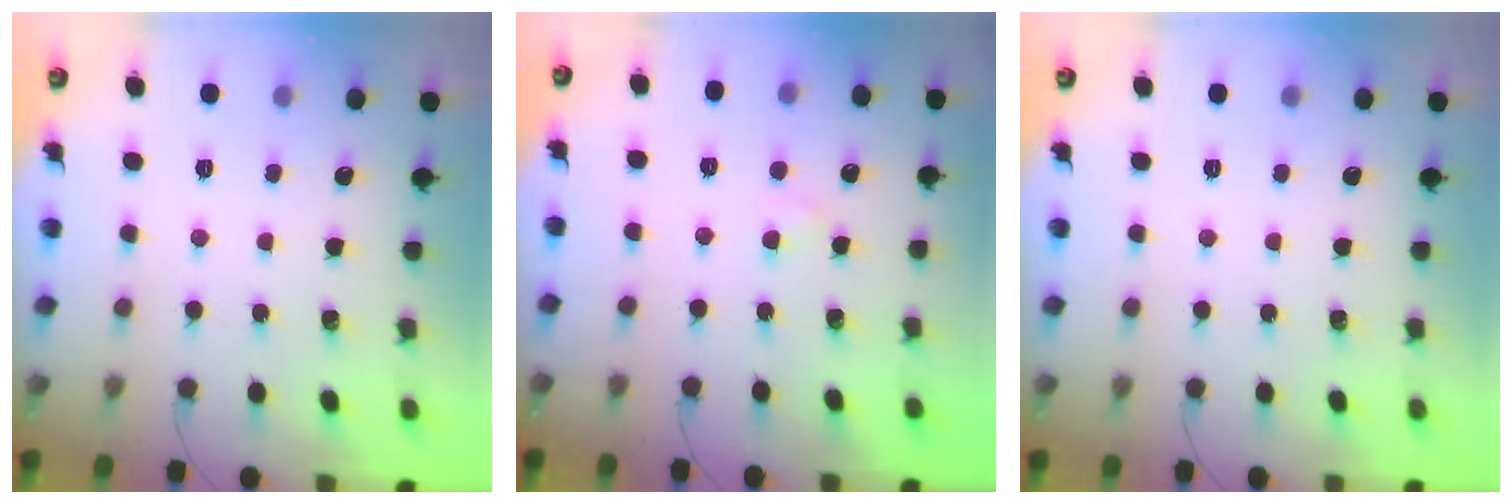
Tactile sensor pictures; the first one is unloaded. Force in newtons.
{"total": 2.3, "press": 2.1, "slide": 1.0}
{"total": 0.0}